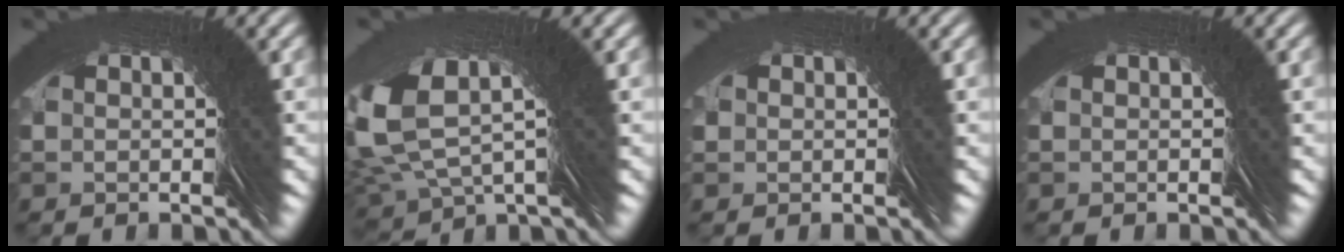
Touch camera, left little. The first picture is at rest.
{"total": 5.1, "force": [1.8, 3.2, 3.5], "torque": [-0.091, 0.006, 0.024]}
{"total": 1.3, "force": [0.1, 1.2, -0.5], "torque": [-0.003, -0.004, 0.000]}
{"total": 0.0}